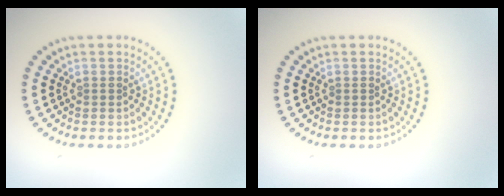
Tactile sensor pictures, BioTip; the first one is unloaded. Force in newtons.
{"total": 0.0}